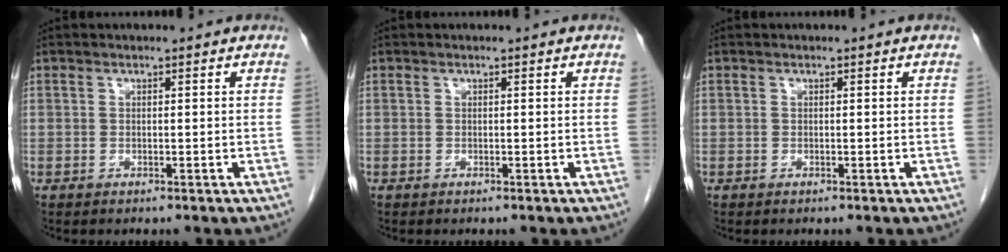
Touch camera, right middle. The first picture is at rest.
{"total": 0.0}
{"total": 0.0}